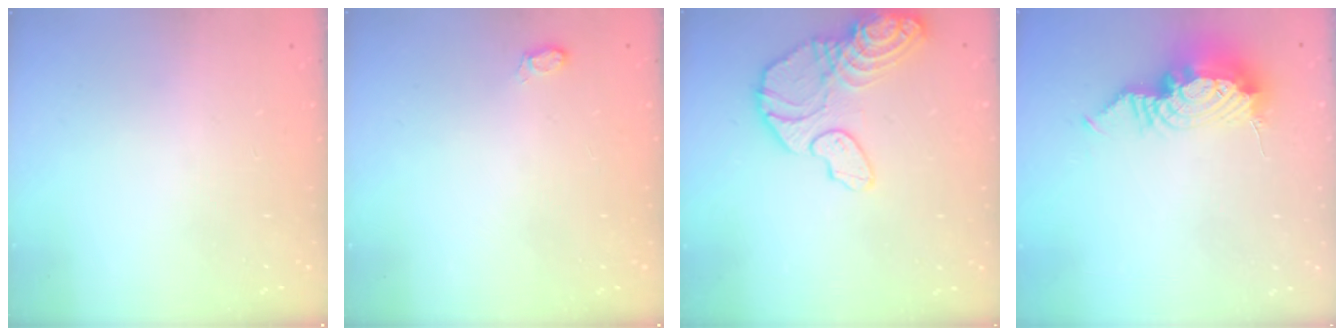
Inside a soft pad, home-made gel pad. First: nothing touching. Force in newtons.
{"total": 4.5, "press": 4.5, "slide": 0.6}
{"total": 15.5, "press": 15.4, "slide": 2.1}
{"total": 11.6, "press": 11.3, "slide": 2.7}